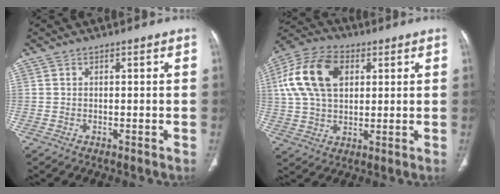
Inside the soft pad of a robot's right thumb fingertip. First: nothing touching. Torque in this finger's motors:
{"motor_torque": [-0.52, 0.96, 0.83, -0.34, 0.43]}